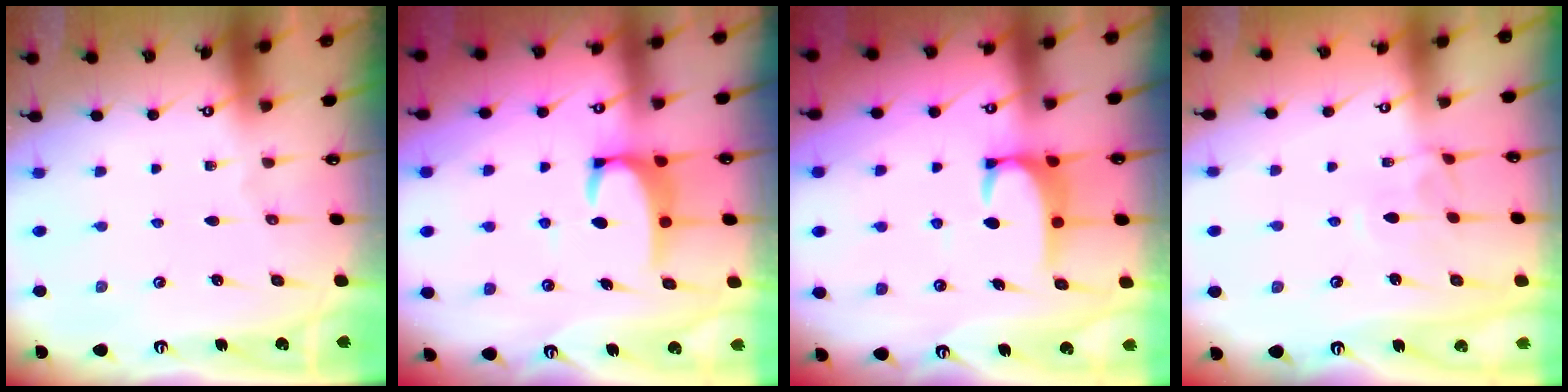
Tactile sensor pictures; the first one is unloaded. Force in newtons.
{"total": 4.2, "press": 4.2, "slide": 0.6}
{"total": 3.6, "press": 3.5, "slide": 0.9}
{"total": 3.6, "press": 3.6, "slide": 0.3}